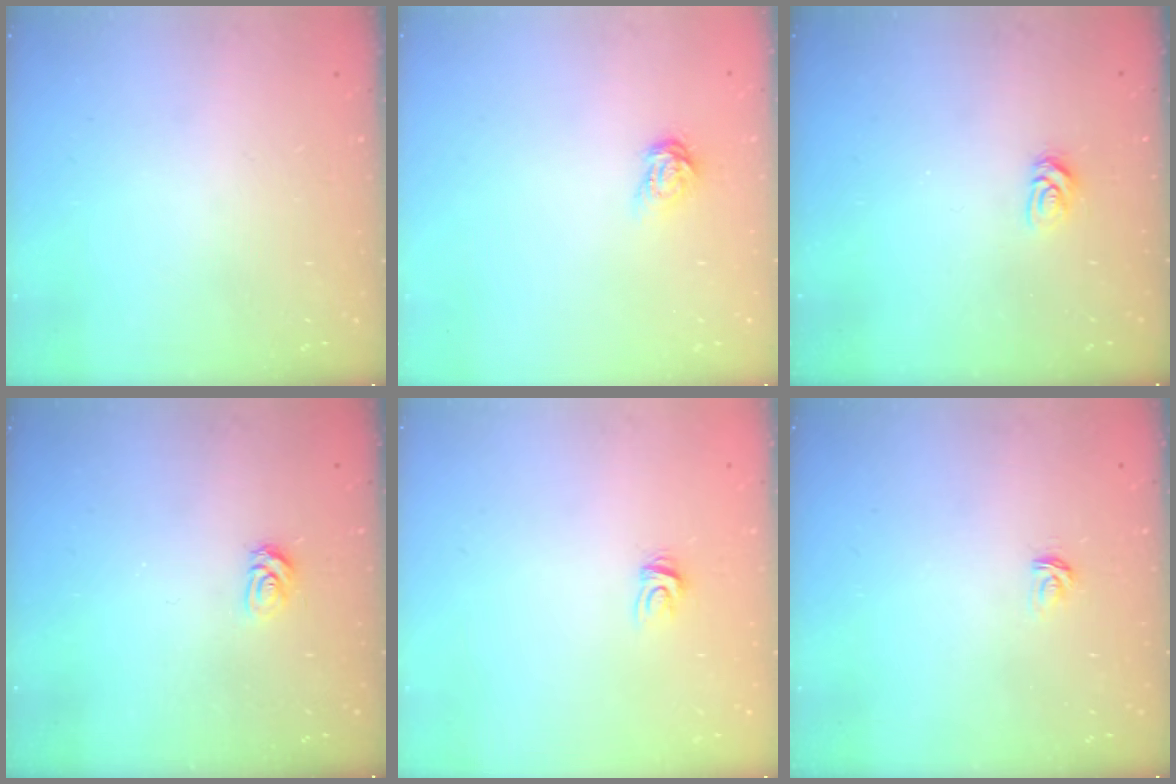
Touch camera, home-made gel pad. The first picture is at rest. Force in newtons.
{"total": 3.9, "press": 3.9, "slide": 0.4}
{"total": 3.2, "press": 3.2, "slide": 0.5}
{"total": 3.2, "press": 3.2, "slide": 0.5}
{"total": 3.7, "press": 3.6, "slide": 0.3}
{"total": 2.9, "press": 2.9, "slide": 0.4}